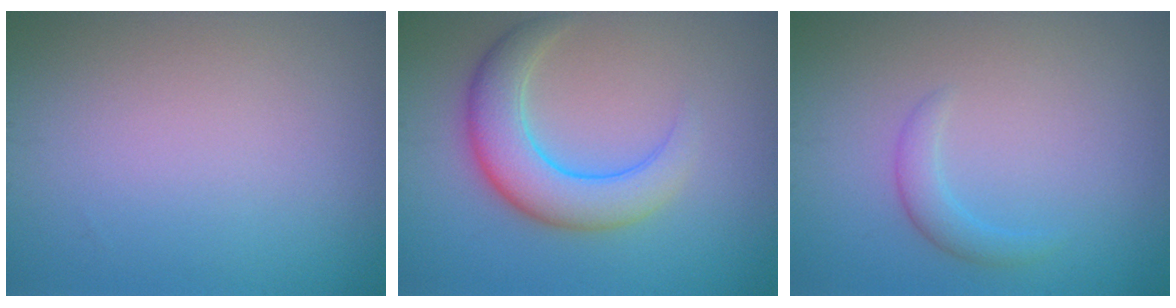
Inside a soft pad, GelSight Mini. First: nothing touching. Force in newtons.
{"total": 5.7, "press": 5.7, "slide": 0.1}
{"total": 1.7, "press": 1.7, "slide": 0.1}